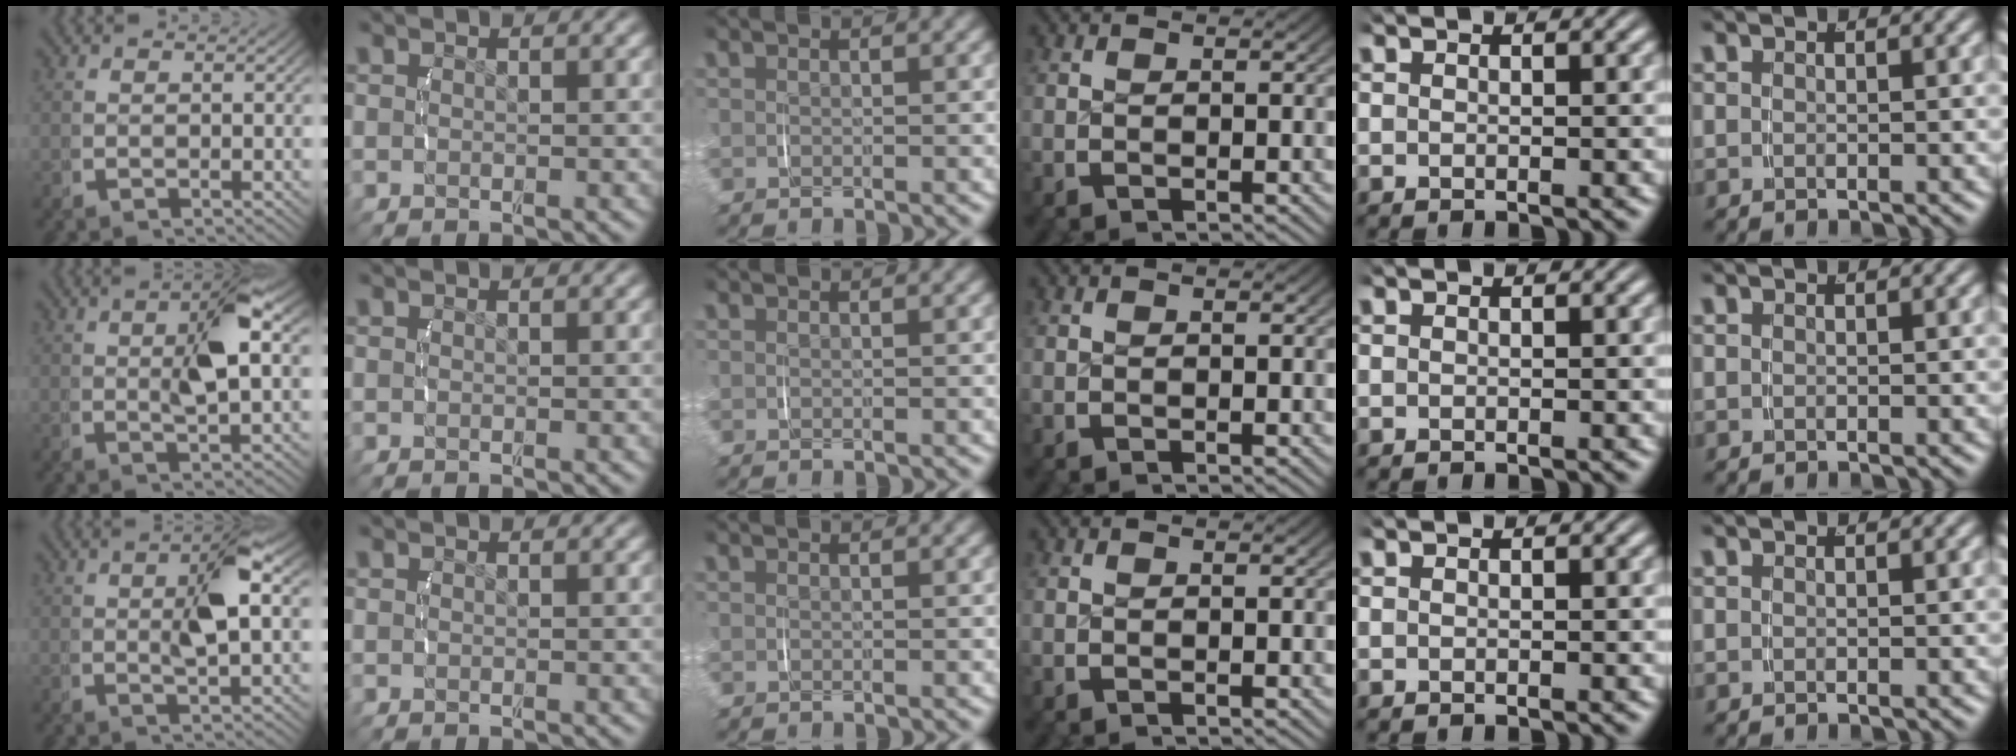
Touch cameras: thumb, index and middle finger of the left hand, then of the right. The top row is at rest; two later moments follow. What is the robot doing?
{"motion": "lift_and_place", "object": "jar lid"}